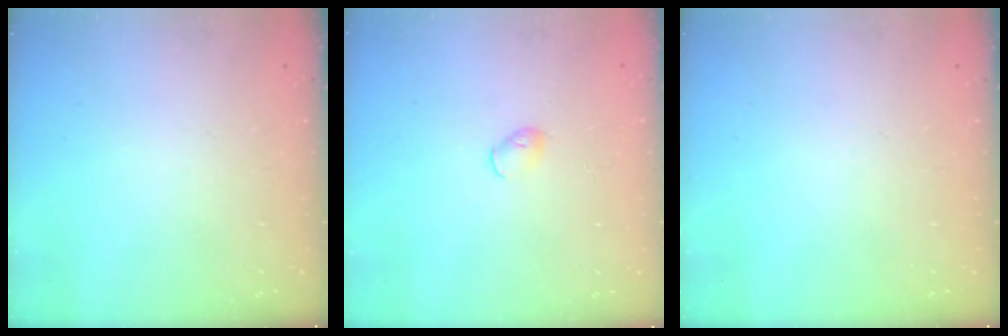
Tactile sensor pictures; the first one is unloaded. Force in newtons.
{"total": 2.9, "press": 2.9, "slide": 0.7}
{"total": 0.0}